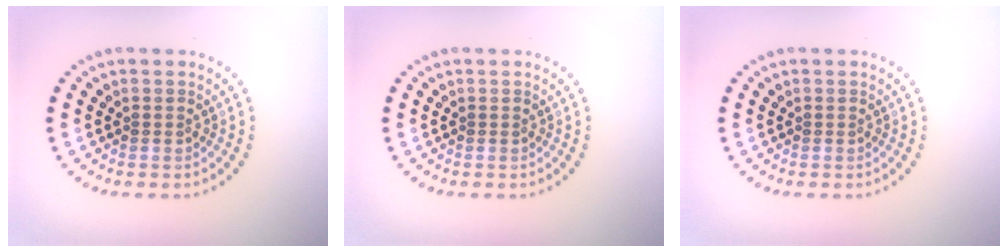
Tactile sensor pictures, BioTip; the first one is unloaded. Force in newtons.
{"total": 0.0}
{"total": 0.0}